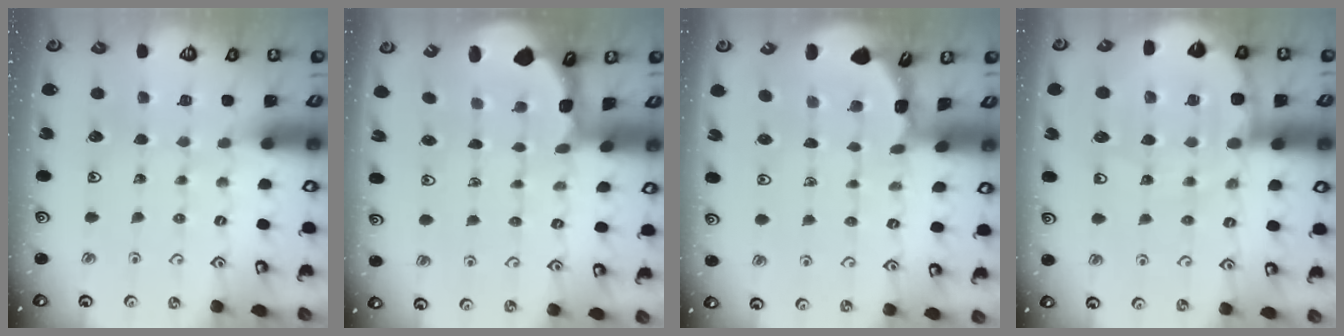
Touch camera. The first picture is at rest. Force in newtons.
{"total": 1.7, "press": 1.6, "slide": 0.4}
{"total": 1.8, "press": 1.8, "slide": 0.1}
{"total": 9.6, "press": 9.5, "slide": 1.2}